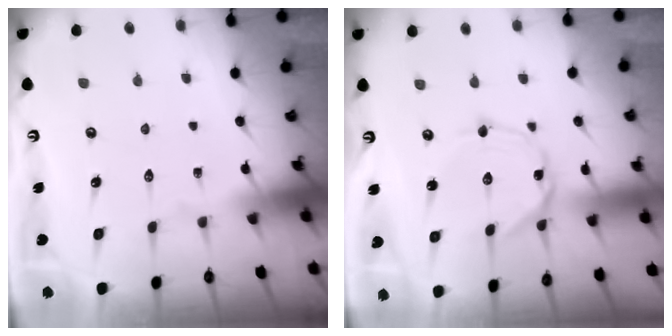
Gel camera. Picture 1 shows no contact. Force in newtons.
{"total": 1.0, "press": 0.9, "slide": 0.3}